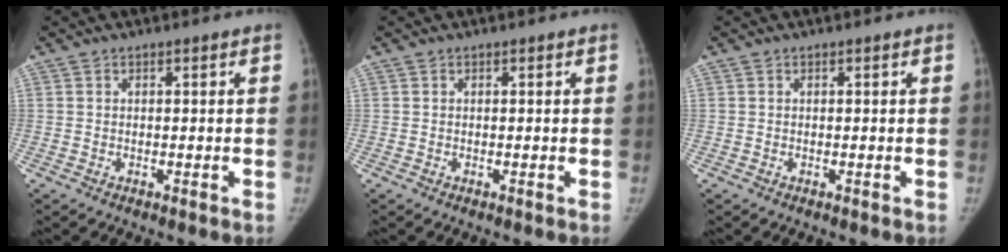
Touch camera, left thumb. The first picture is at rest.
{"total": 0.0}
{"total": 0.0}